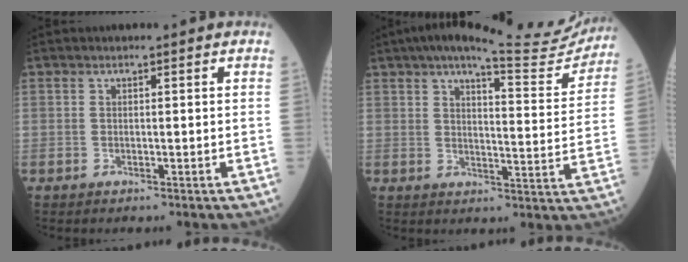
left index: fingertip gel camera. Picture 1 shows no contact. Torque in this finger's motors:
{"motor_torque": [1.05, -1.09, 0.38, 0.10]}